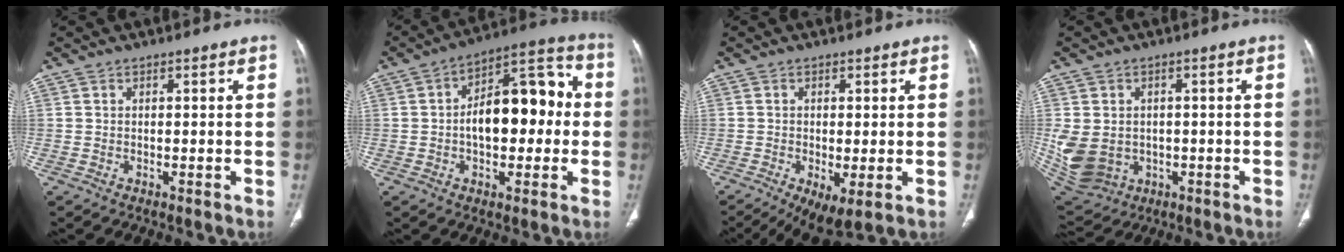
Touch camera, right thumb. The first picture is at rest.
{"total": 16.0, "force": [-0.2, 8.8, 13.3], "torque": [-0.167, 0.044, -0.010]}
{"total": 8.1, "force": [-3.1, 3.3, 6.7], "torque": [-0.119, -0.015, -0.046]}
{"total": 13.2, "force": [-1.7, 10.8, 7.5], "torque": [-0.172, -0.003, -0.003]}